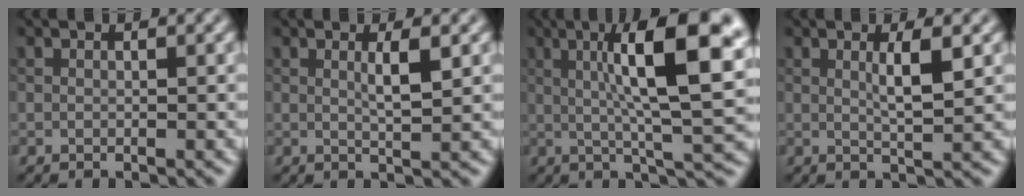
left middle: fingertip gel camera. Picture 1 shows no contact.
{"total": 2.1, "force": [0.7, 0.3, 2.0], "torque": [-0.034, 0.000, 0.009]}
{"total": 11.8, "force": [2.7, 2.3, 11.2], "torque": [-0.153, 0.016, 0.038]}
{"total": 2.7, "force": [0.8, 0.4, 2.6], "torque": [-0.042, -0.001, 0.013]}